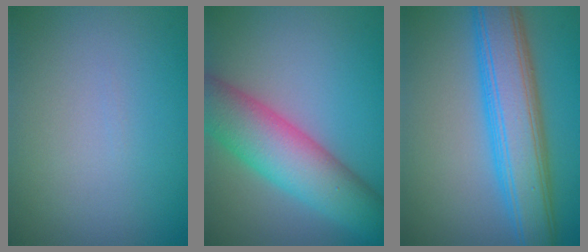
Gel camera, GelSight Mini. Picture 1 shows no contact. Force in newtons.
{"total": 8.1, "press": 8.1, "slide": 0.2}
{"total": 7.9, "press": 7.9, "slide": 0.1}